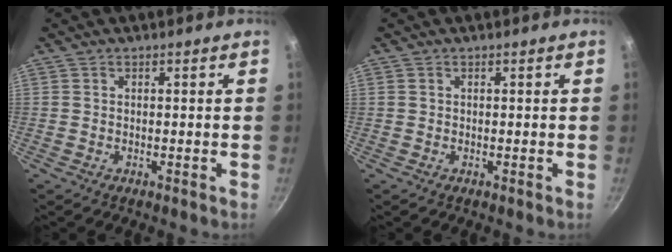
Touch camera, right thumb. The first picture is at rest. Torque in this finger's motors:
{"motor_torque": [0.21, 0.09, 0.00, 0.47, 0.03]}